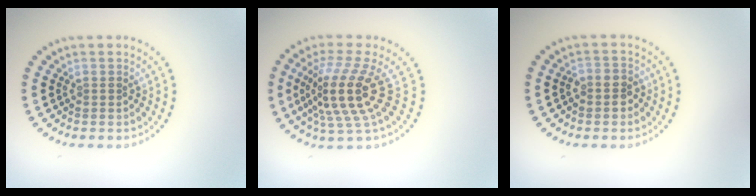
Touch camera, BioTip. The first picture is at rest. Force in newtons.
{"total": 5.3, "press": 3.9, "slide": 3.7}
{"total": 2.0, "press": 1.8, "slide": 0.8}